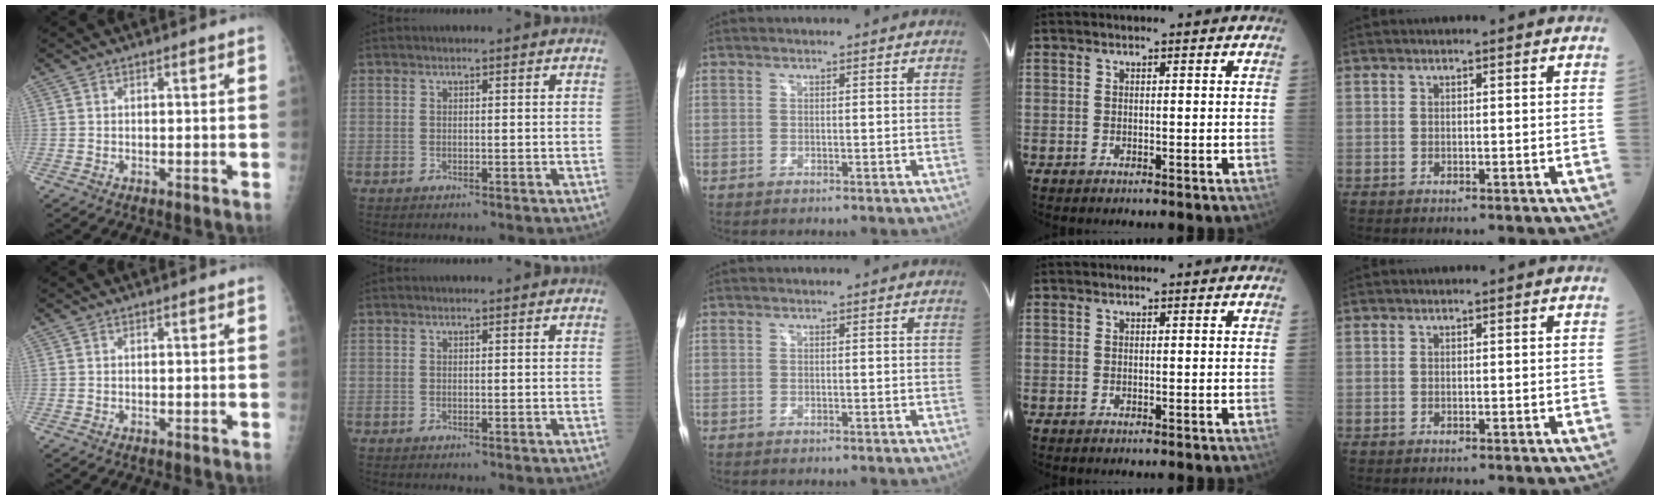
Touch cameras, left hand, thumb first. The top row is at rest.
{}